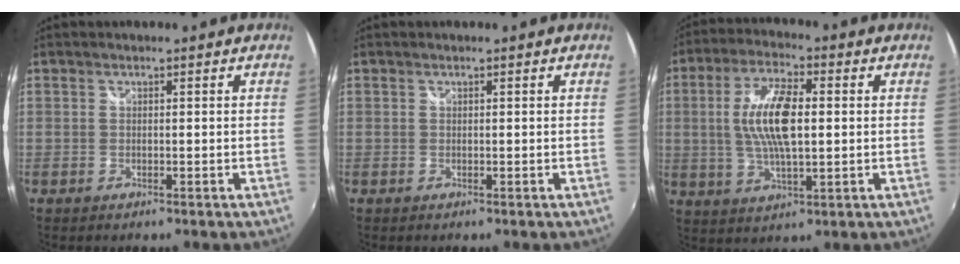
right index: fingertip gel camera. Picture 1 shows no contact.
{"total": 0.0}
{"total": 11.7, "force": [1.0, 4.2, 10.9], "torque": [-0.213, 0.006, 0.019]}